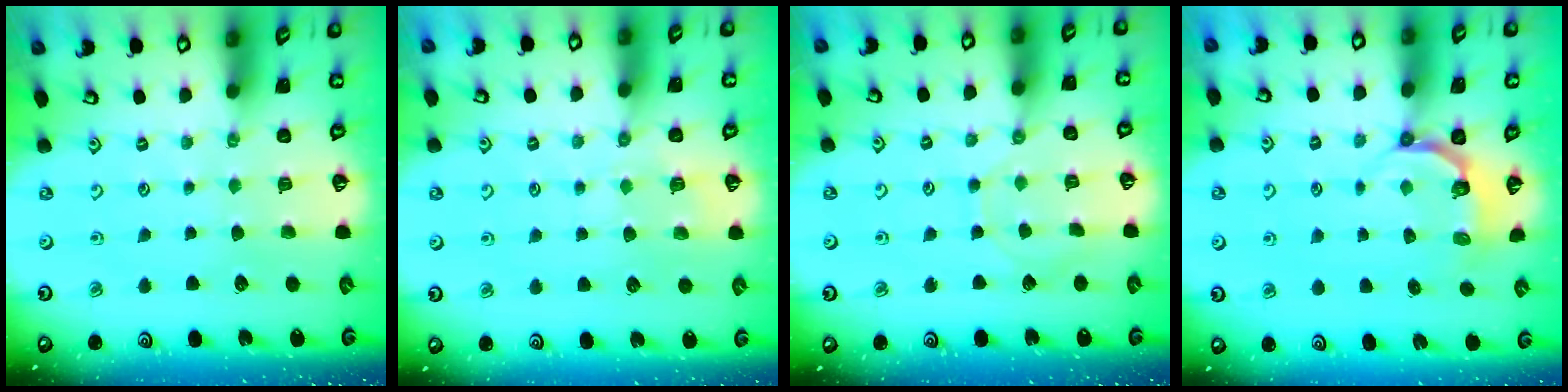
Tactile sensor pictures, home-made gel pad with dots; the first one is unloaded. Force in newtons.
{"total": 5.9, "press": 5.8, "slide": 1.0}
{"total": 7.0, "press": 7.0, "slide": 0.8}
{"total": 5.1, "press": 4.0, "slide": 3.1}